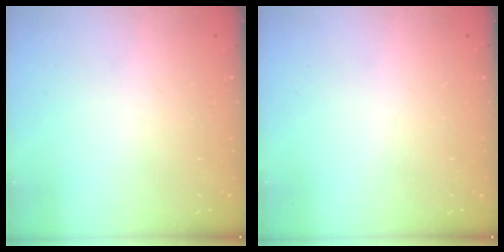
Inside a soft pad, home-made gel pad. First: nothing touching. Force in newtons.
{"total": 0.0}